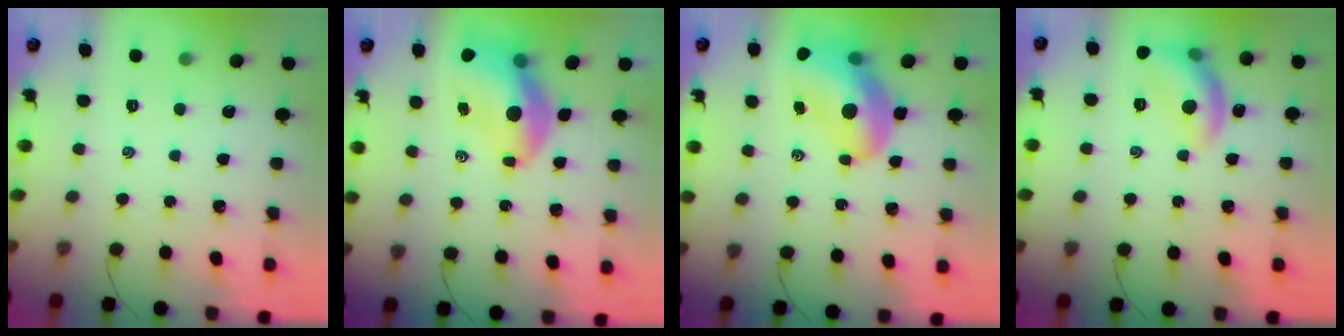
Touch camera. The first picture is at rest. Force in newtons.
{"total": 11.7, "press": 11.2, "slide": 3.4}
{"total": 16.4, "press": 15.7, "slide": 4.6}
{"total": 11.5, "press": 11.5, "slide": 0.7}